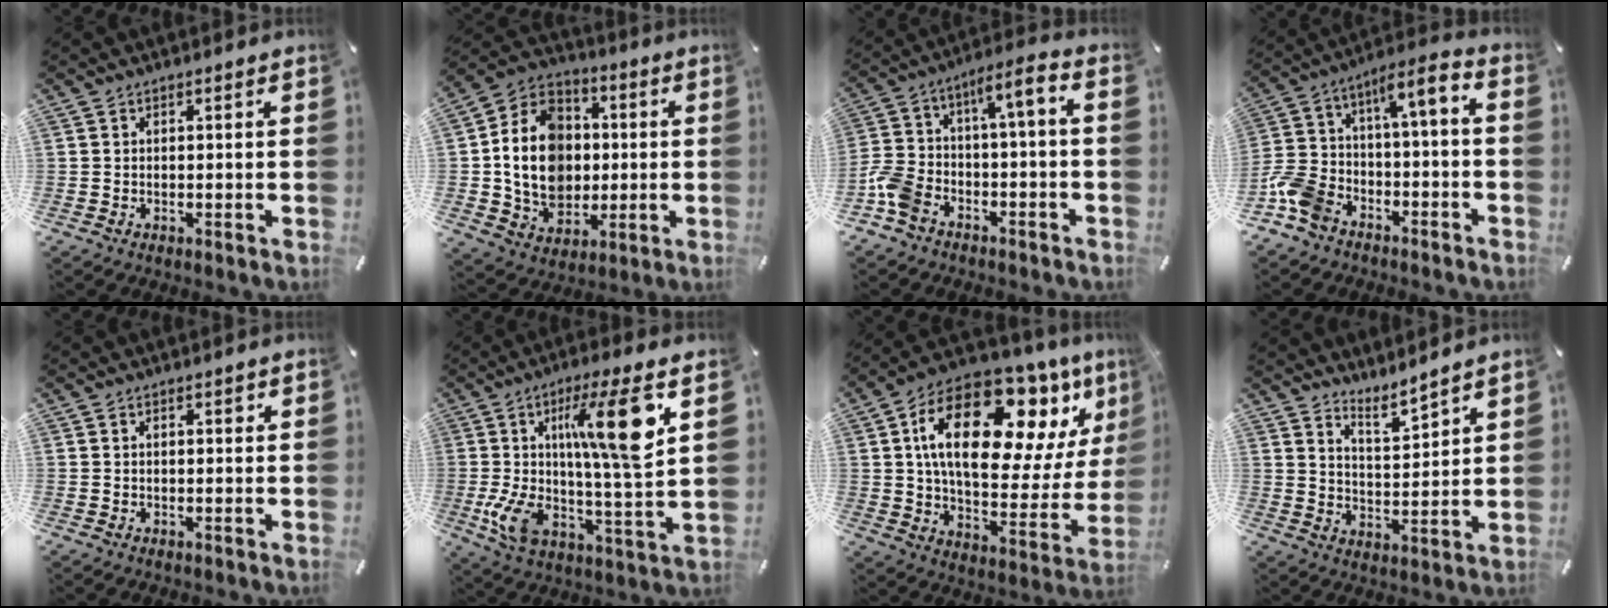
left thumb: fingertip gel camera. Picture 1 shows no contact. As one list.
[{"total": 15.9, "force": [-1.2, 13.4, 8.4], "torque": [-0.193, 0.014, -0.016]}, {"total": 9.2, "force": [-4.3, 4.5, 6.8], "torque": [-0.134, 0.017, -0.086]}, {"total": 9.9, "force": [-5.4, 4.8, 6.7], "torque": [-0.124, 0.023, -0.107]}, {"total": 0.9, "force": [0.3, 0.7, 0.5], "torque": [-0.006, 0.002, 0.002]}, {"total": 20.5, "force": [5.8, 5.3, 18.9], "torque": [-0.336, -0.016, 0.078]}, {"total": 24.9, "force": [11.9, 12.4, 18.0], "torque": [-0.290, -0.065, 0.196]}, {"total": 5.4, "force": [5.4, 0.9, 0.3], "torque": [-0.005, -0.049, 0.096]}]